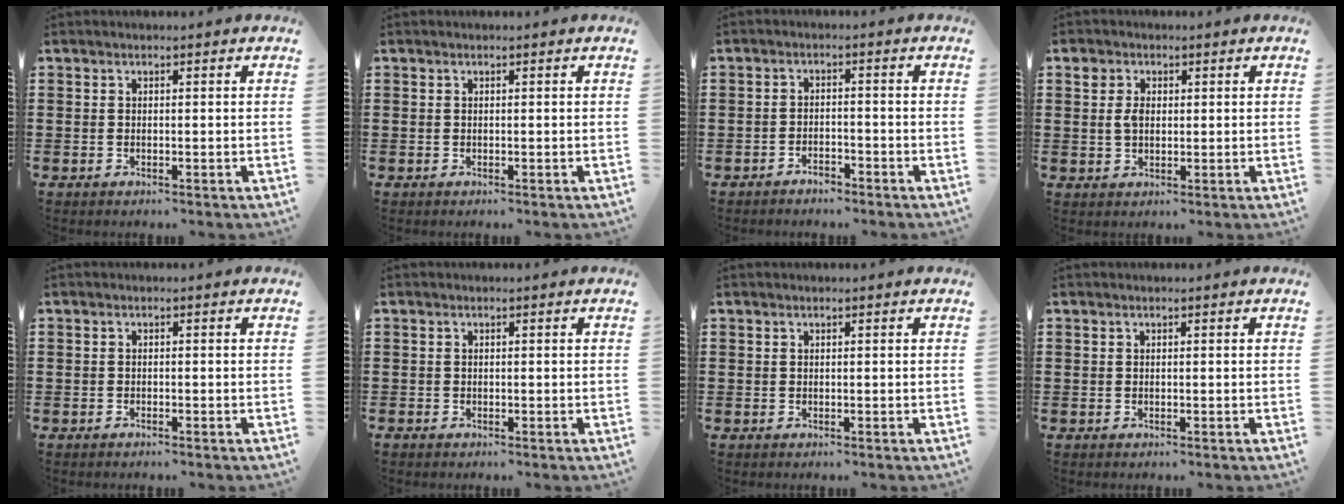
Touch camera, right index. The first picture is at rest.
{"total": 0.0}
{"total": 2.0, "force": [-1.9, 0.4, 0.2], "torque": [-0.012, 0.004, -0.040]}
{"total": 2.9, "force": [0.7, 2.1, 1.9], "torque": [-0.045, 0.012, 0.010]}
{"total": 0.6, "force": [-0.6, 0.1, 0.1], "torque": [-0.003, -0.001, -0.012]}
{"total": 0.5, "force": [-0.5, 0.2, 0.0], "torque": [0.000, 0.001, -0.011]}
{"total": 0.0}
{"total": 0.0}